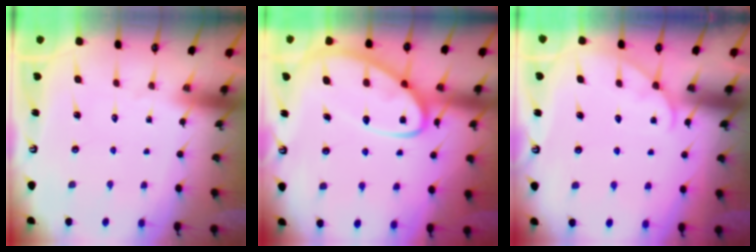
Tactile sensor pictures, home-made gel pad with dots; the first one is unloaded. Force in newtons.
{"total": 13.7, "press": 13.6, "slide": 1.4}
{"total": 4.3, "press": 4.3, "slide": 0.4}